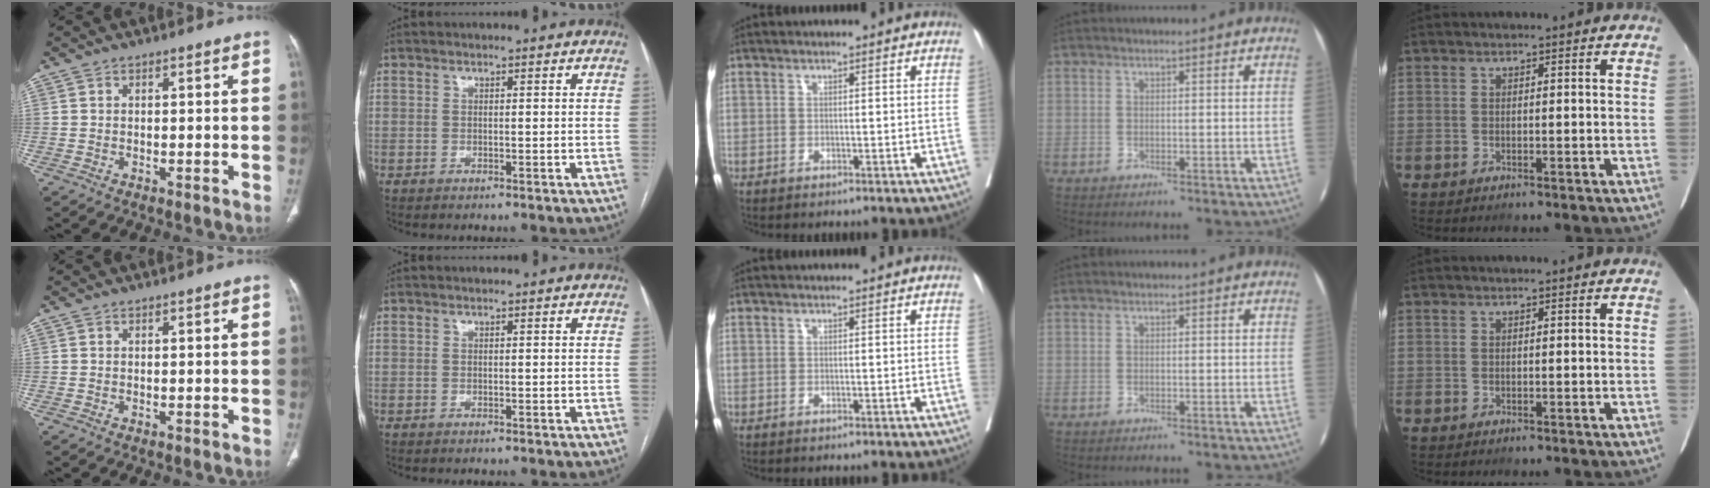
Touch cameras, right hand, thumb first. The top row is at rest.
{}